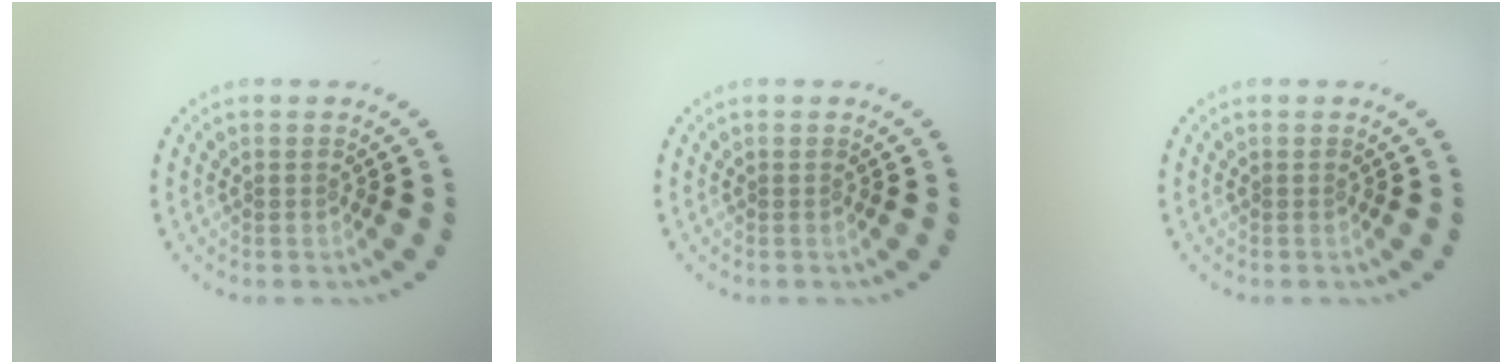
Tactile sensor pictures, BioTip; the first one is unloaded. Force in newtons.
{"total": 0.0}
{"total": 0.0}